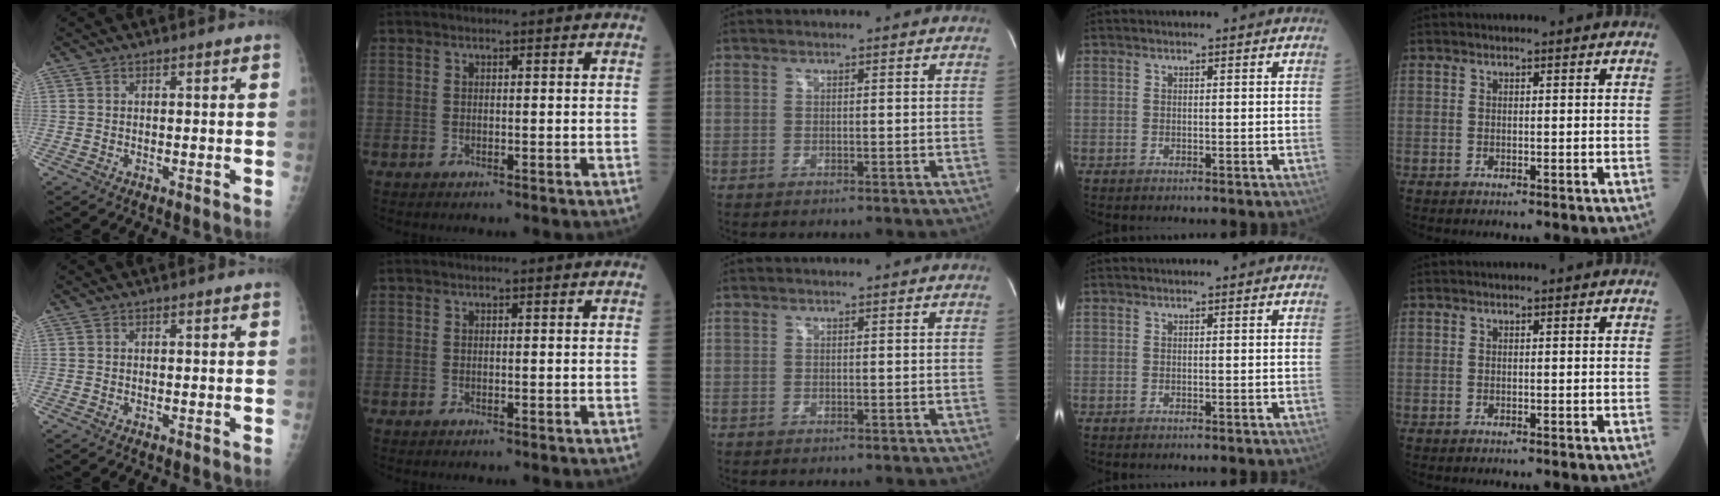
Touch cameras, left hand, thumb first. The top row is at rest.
{}